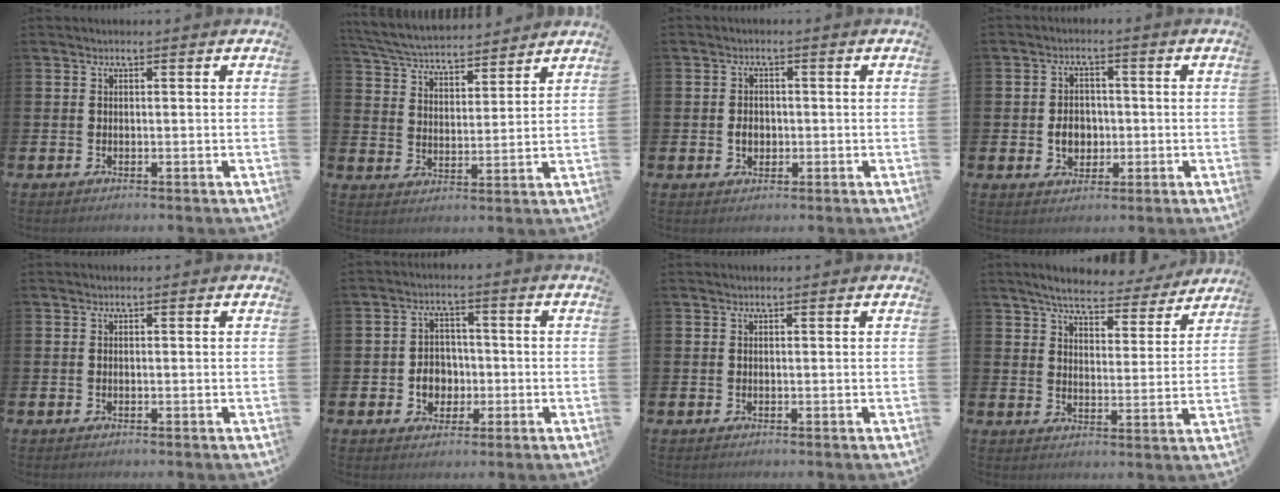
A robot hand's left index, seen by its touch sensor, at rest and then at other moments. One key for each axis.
{"total": 5.2, "fx": 5.1, "fy": 0.6, "fz": 0.7, "tx": -0.038, "ty": -0.036, "tz": 0.089}
{"total": 2.3, "fx": -0.3, "fy": 1.8, "fz": 1.3, "tx": -0.010, "ty": -0.001, "tz": -0.011}
{"total": 4.1, "fx": -0.5, "fy": 3.4, "fz": 2.3, "tx": -0.026, "ty": -0.001, "tz": -0.019}
{"total": 0.0}
{"total": 4.2, "fx": -0.7, "fy": 3.7, "fz": 1.7, "tx": -0.025, "ty": 0.002, "tz": -0.022}
{"total": 0.0}
{"total": 5.8, "fx": 5.4, "fy": 1.1, "fz": 1.7, "tx": -0.037, "ty": -0.034, "tz": 0.089}